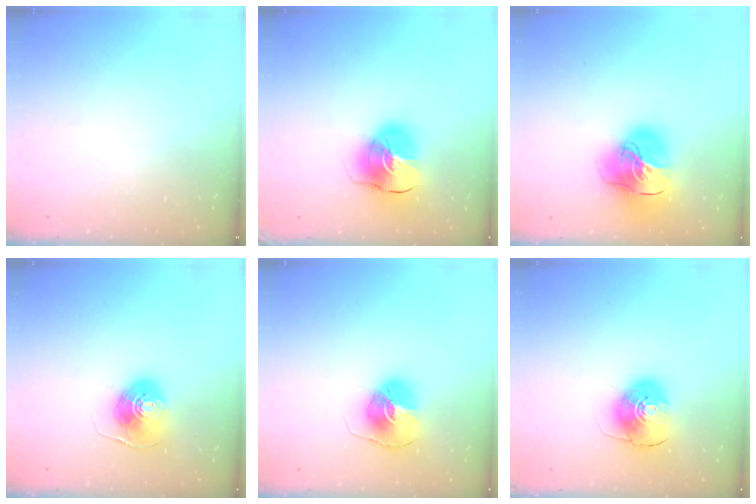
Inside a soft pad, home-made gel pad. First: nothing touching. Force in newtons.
{"total": 13.9, "press": 13.8, "slide": 2.1}
{"total": 20.8, "press": 20.6, "slide": 2.7}
{"total": 8.1, "press": 8.1, "slide": 0.3}
{"total": 8.2, "press": 8.1, "slide": 1.0}
{"total": 9.3, "press": 9.3, "slide": 1.1}